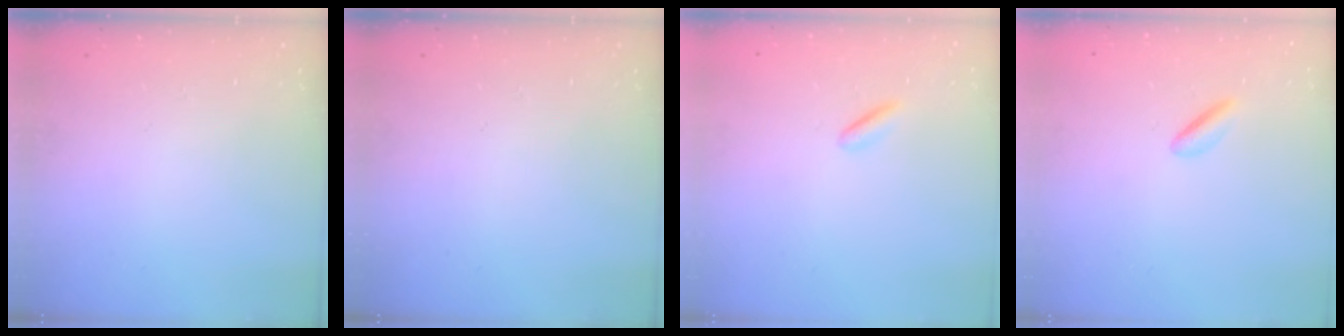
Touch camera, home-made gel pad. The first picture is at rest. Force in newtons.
{"total": 0.0}
{"total": 2.5, "press": 2.3, "slide": 1.0}
{"total": 1.8, "press": 1.6, "slide": 0.9}